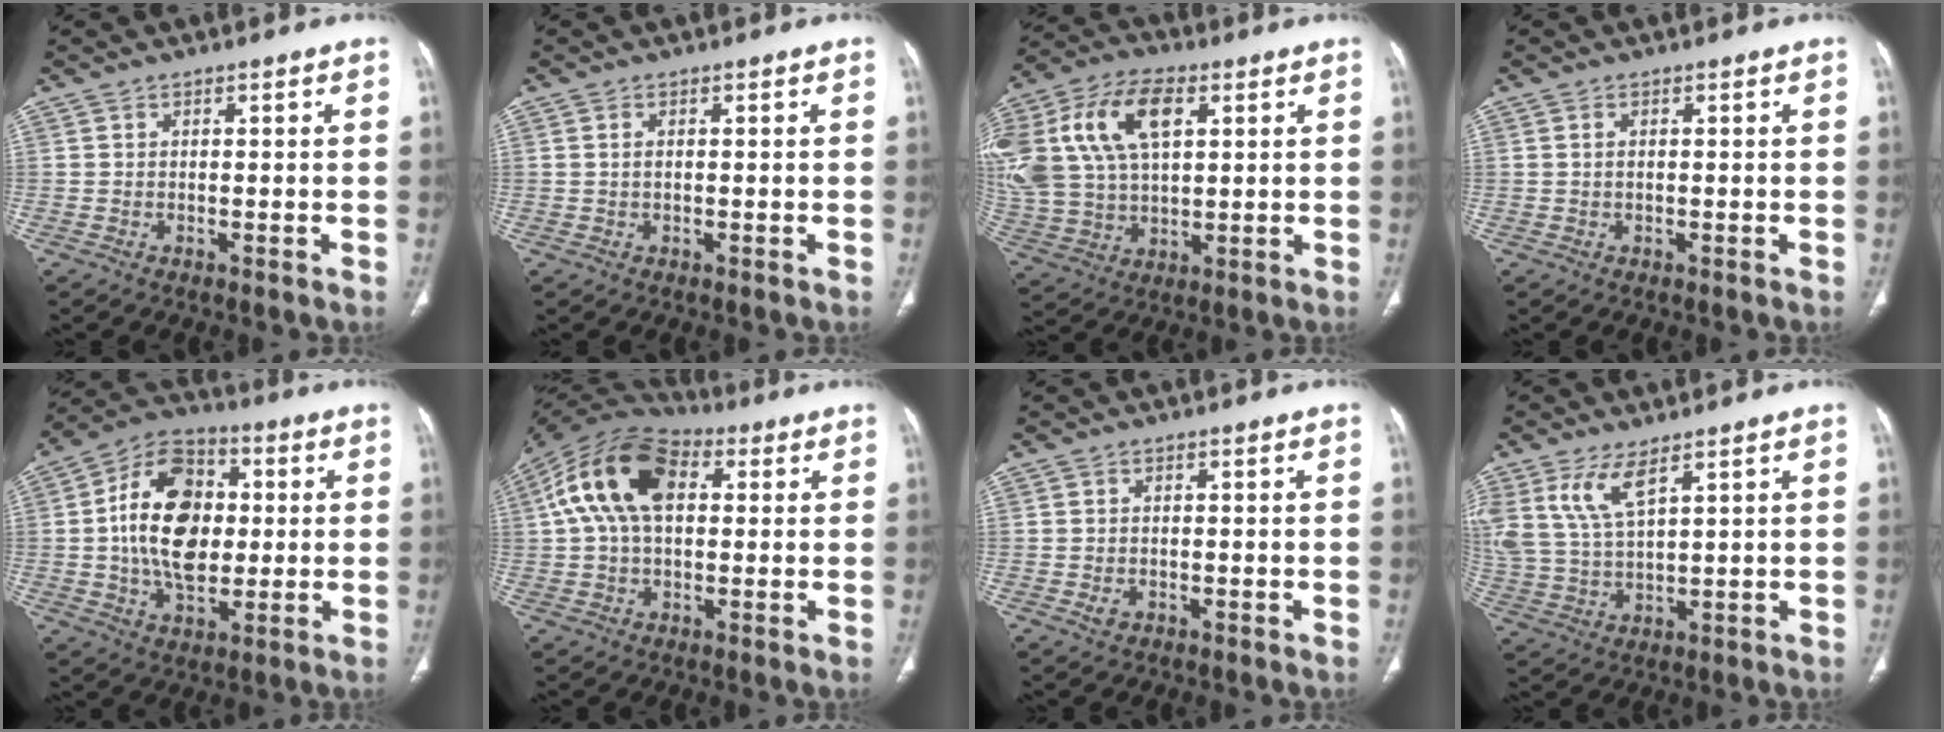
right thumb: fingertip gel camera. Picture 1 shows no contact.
{"total": 0.8, "force": [0.2, 0.4, 0.7], "torque": [-0.017, 0.003, 0.006]}
{"total": 22.7, "force": [6.8, 13.7, 16.8], "torque": [-0.372, 0.019, 0.127]}
{"total": 0.6, "force": [0.2, 0.3, 0.5], "torque": [-0.013, 0.003, 0.004]}
{"total": 18.0, "force": [1.2, 11.8, 13.5], "torque": [-0.208, 0.013, 0.016]}
{"total": 16.9, "force": [3.8, 10.2, 12.9], "torque": [-0.232, 0.030, 0.058]}
{"total": 1.7, "force": [-0.5, 1.3, 1.0], "torque": [-0.016, 0.005, -0.005]}
{"total": 8.5, "force": [5.0, 3.0, 6.2], "torque": [-0.139, -0.017, 0.113]}